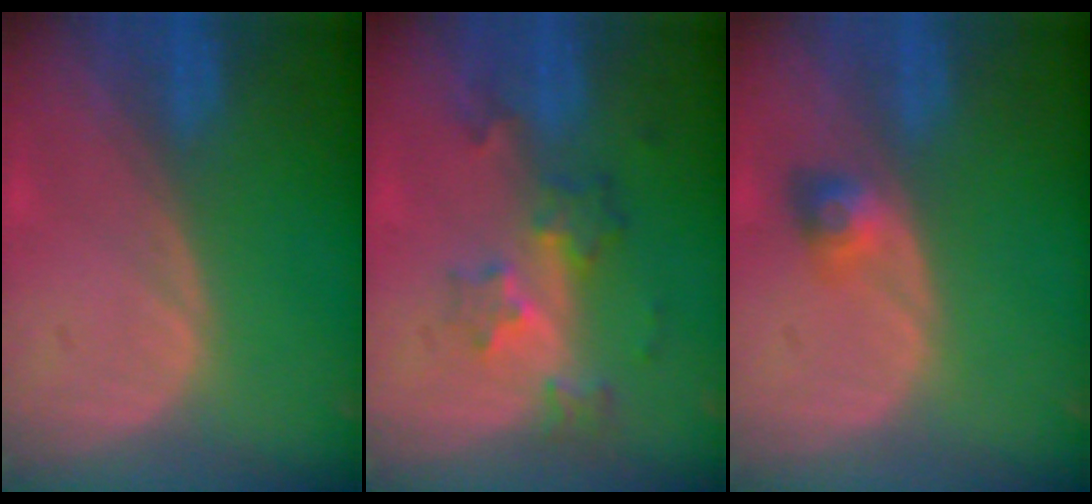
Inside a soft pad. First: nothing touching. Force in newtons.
{"total": 6.1, "press": 5.4, "slide": 2.9}
{"total": 3.0, "press": 2.7, "slide": 1.3}